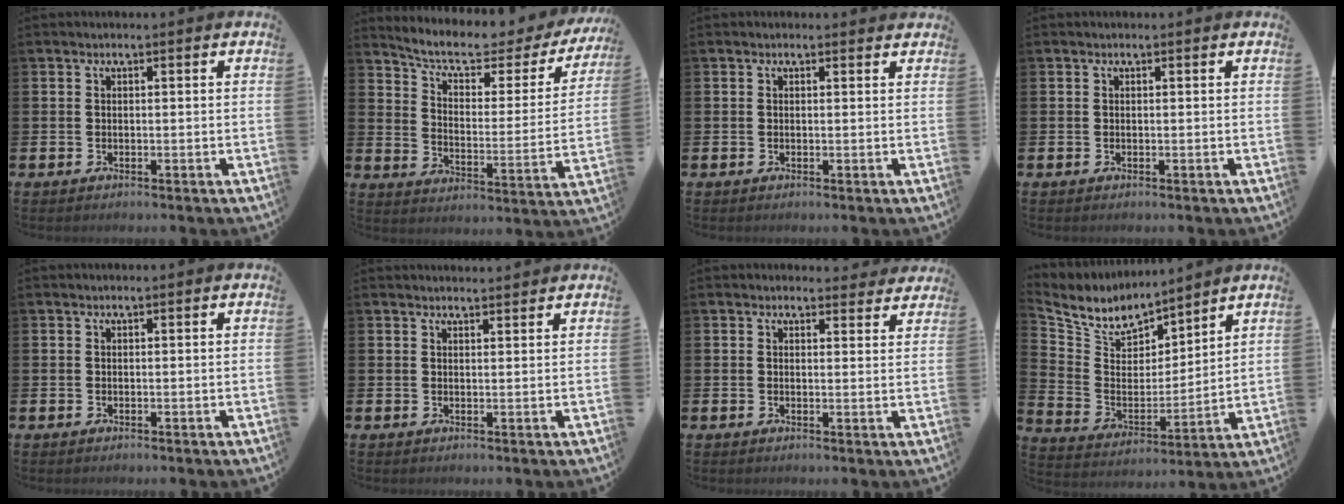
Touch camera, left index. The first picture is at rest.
{"total": 6.8, "force": [5.6, 2.2, 3.2], "torque": [-0.088, -0.041, 0.090]}
{"total": 0.0}
{"total": 0.0}
{"total": 0.0}
{"total": 1.7, "force": [1.7, 0.1, -0.1], "torque": [0.007, -0.010, 0.029]}
{"total": 2.3, "force": [2.2, 0.5, 0.0], "torque": [0.005, -0.013, 0.039]}
{"total": 7.5, "force": [7.0, 2.5, 1.2], "torque": [-0.073, -0.052, 0.124]}